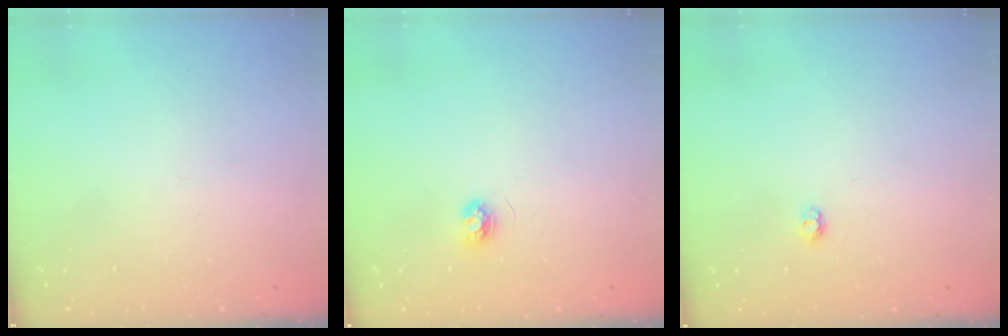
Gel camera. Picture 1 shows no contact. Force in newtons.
{"total": 3.7, "press": 3.7, "slide": 0.3}
{"total": 2.9, "press": 2.9, "slide": 0.4}